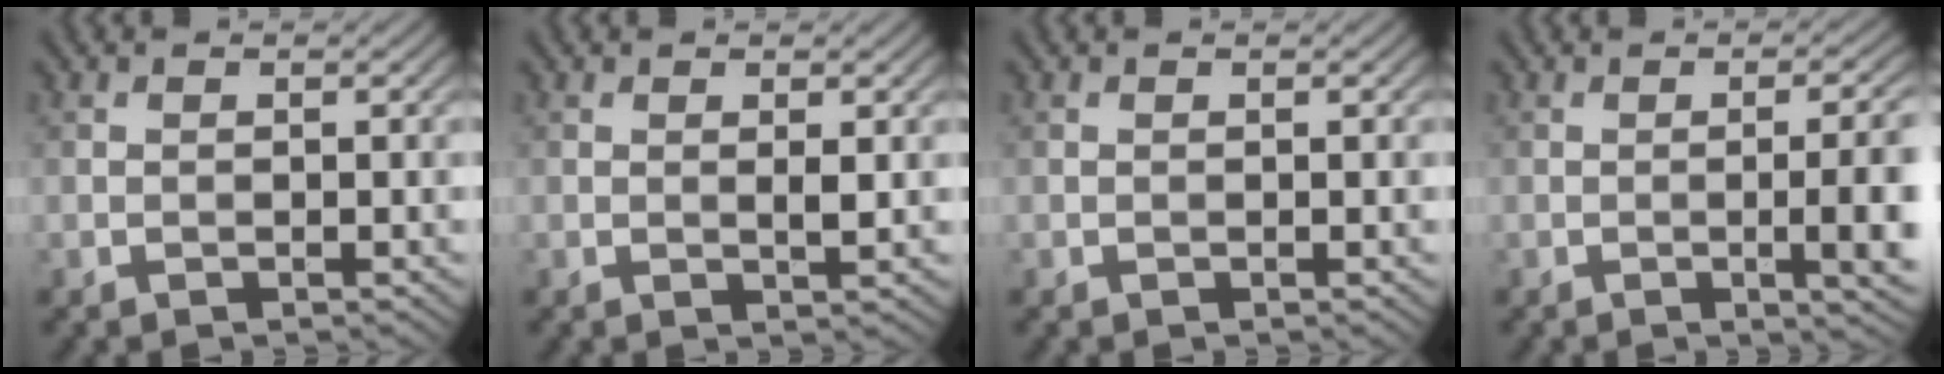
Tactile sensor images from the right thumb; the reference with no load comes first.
{"total": 1.2, "force": [0.4, 0.3, 1.1], "torque": [-0.025, -0.004, 0.005]}
{"total": 0.0}
{"total": 8.0, "force": [-1.0, 2.2, 7.6], "torque": [-0.100, -0.002, -0.009]}